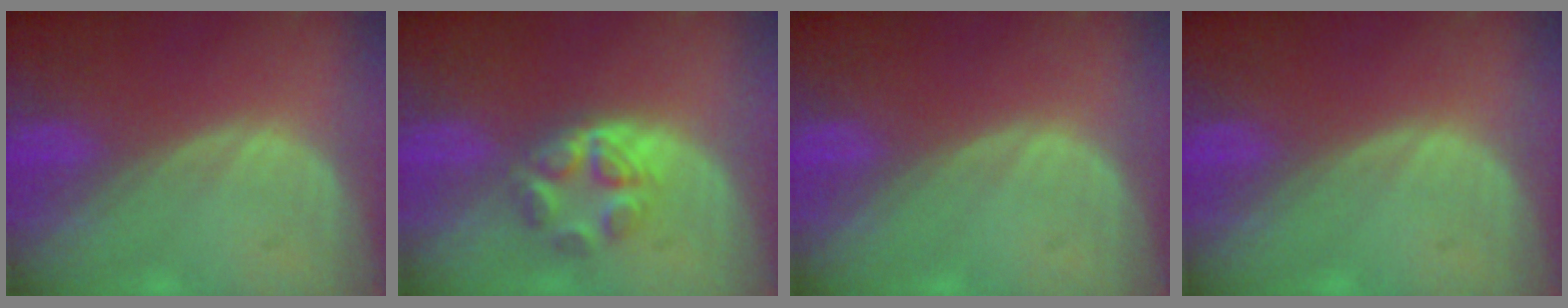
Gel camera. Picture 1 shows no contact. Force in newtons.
{"total": 5.0, "press": 4.8, "slide": 1.3}
{"total": 0.0}
{"total": 0.0}